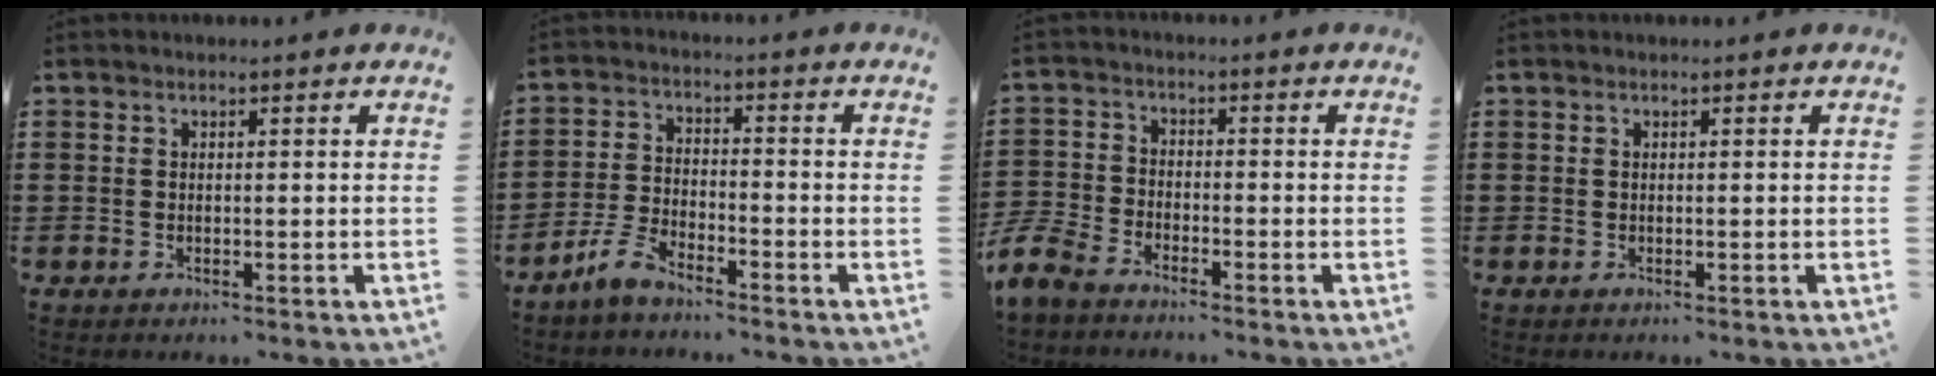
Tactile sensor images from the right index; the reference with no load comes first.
{"total": 4.6, "force": [-4.0, 0.8, 2.1], "torque": [-0.063, 0.001, -0.086]}
{"total": 4.9, "force": [-4.7, 0.8, 1.2], "torque": [-0.063, -0.011, -0.104]}
{"total": 0.0}